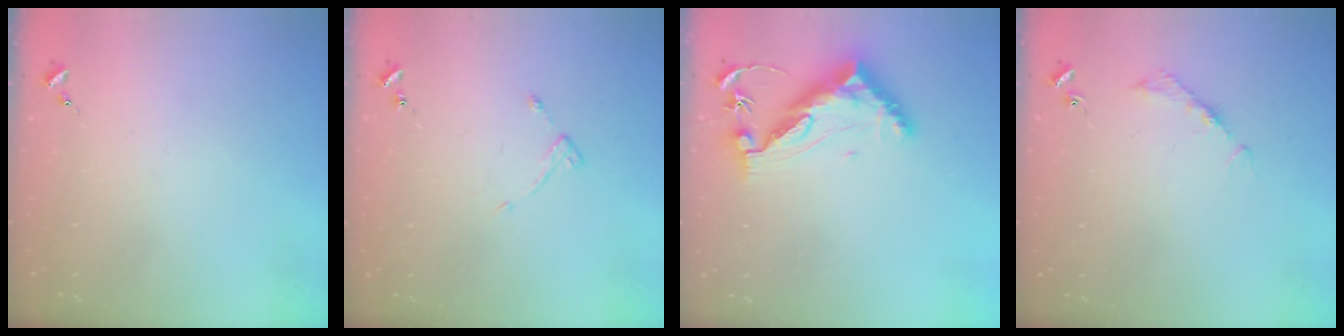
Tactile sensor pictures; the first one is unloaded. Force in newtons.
{"total": 4.8, "press": 4.7, "slide": 0.5}
{"total": 11.5, "press": 11.4, "slide": 0.7}
{"total": 4.1, "press": 4.1, "slide": 0.3}